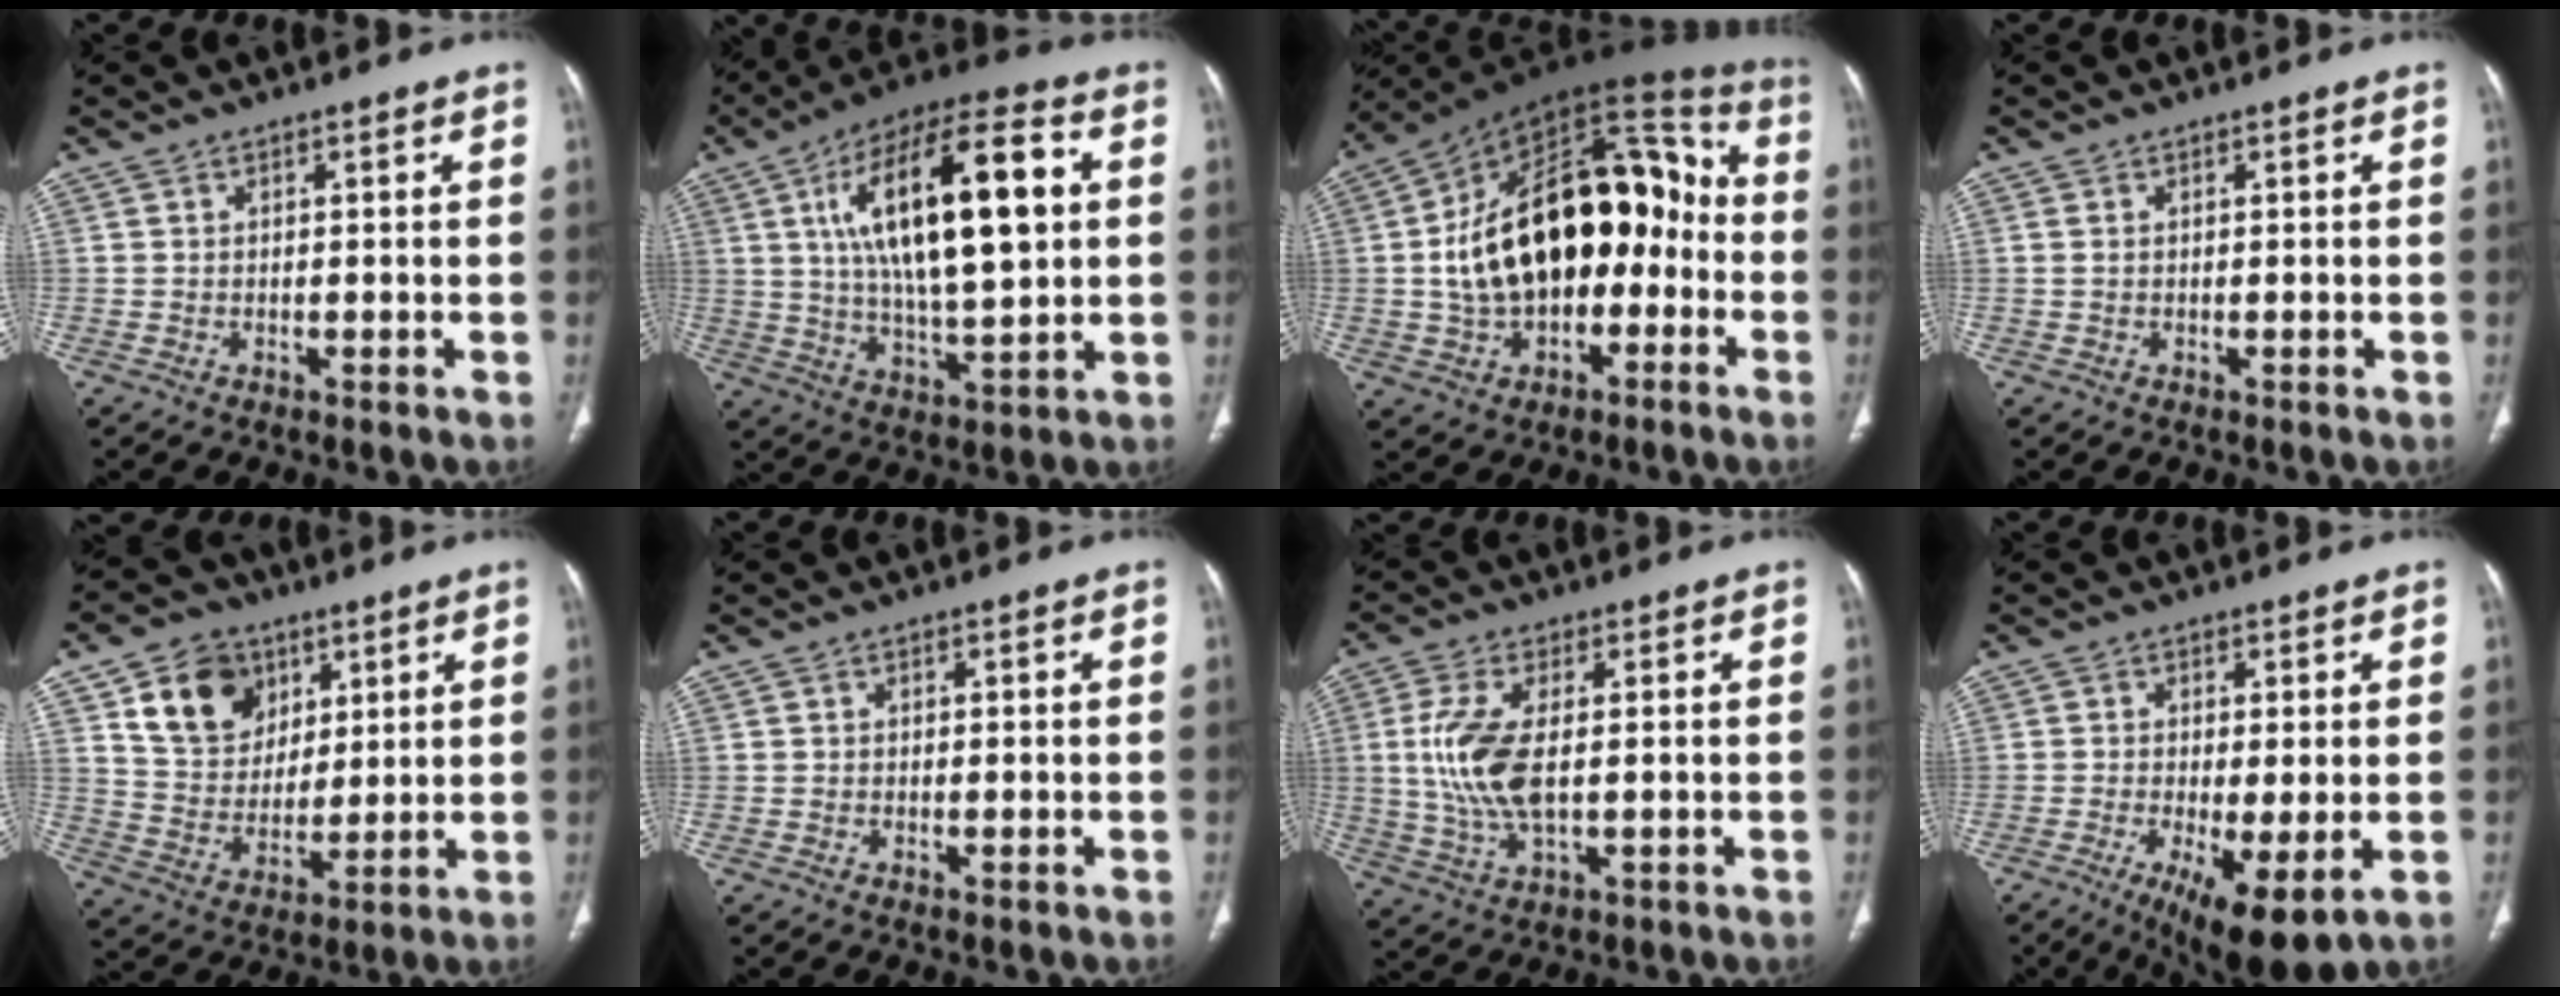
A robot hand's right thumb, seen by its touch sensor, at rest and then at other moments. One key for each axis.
{"total": 23.7, "fx": 4.8, "fy": 8.6, "fz": 21.5, "tx": -0.355, "ty": 0.007, "tz": 0.075}
{"total": 25.8, "fx": -2.4, "fy": 15.4, "fz": 20.5, "tx": -0.307, "ty": 0.050, "tz": -0.036}
{"total": 0.6, "fx": 0.1, "fy": 0.3, "fz": 0.4, "tx": -0.013, "ty": 0.007, "tz": 0.005}
{"total": 13.7, "fx": 6.4, "fy": 10.5, "fz": 5.9, "tx": -0.072, "ty": -0.021, "tz": 0.123}
{"total": 0.0}
{"total": 10.7, "fx": 0.6, "fy": 4.7, "fz": 9.6, "tx": -0.220, "ty": -0.007, "tz": 0.017}
{"total": 10.6, "fx": -3.5, "fy": 3.2, "fz": 9.4, "tx": -0.158, "ty": -0.020, "tz": -0.048}